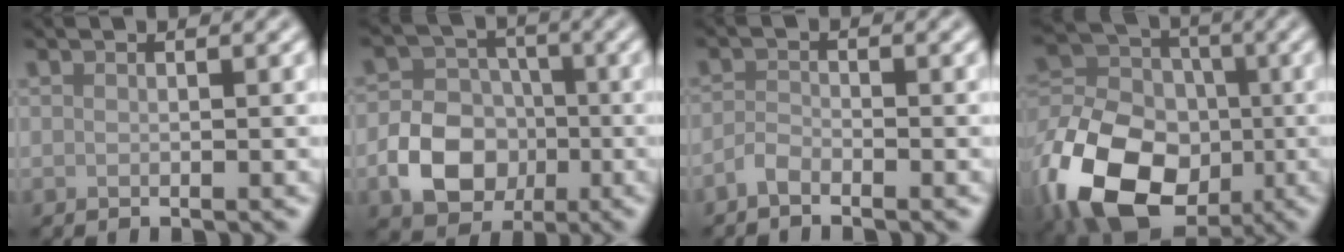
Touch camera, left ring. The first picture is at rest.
{"total": 6.4, "force": [-1.9, 5.0, 3.4], "torque": [-0.046, -0.002, -0.039]}
{"total": 1.3, "force": [-1.1, 0.4, 0.7], "torque": [-0.014, 0.002, -0.026]}
{"total": 14.8, "force": [-5.8, 10.6, 8.6], "torque": [-0.193, -0.021, -0.113]}